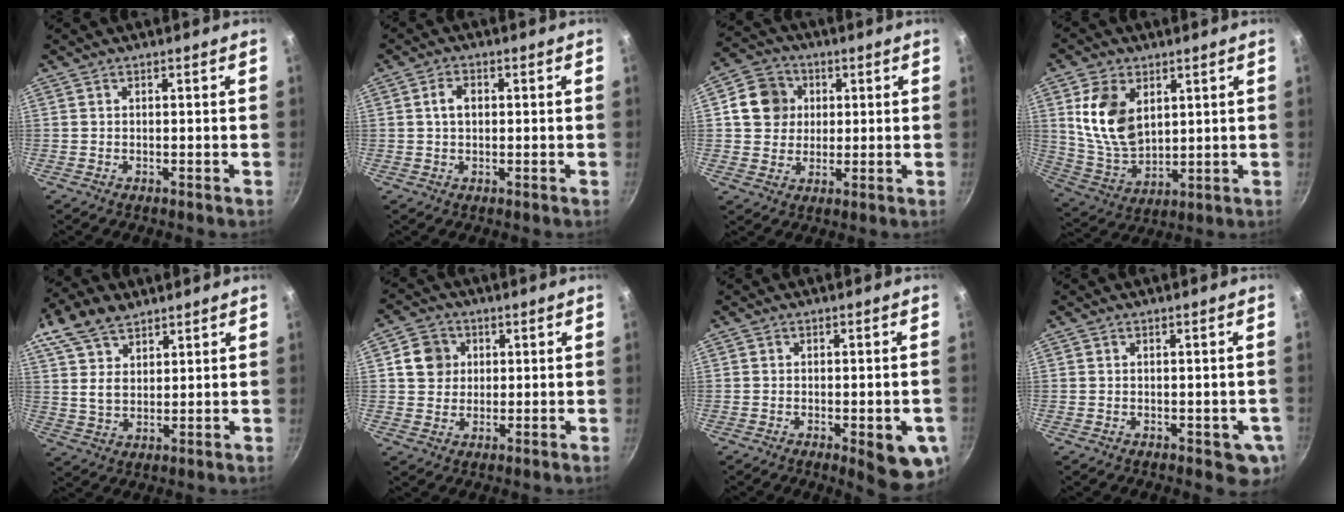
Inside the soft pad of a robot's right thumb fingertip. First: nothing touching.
{"total": 3.2, "force": [0.4, 2.1, 2.3], "torque": [-0.031, 0.008, 0.004]}
{"total": 9.1, "force": [1.9, 8.2, 3.5], "torque": [-0.030, 0.013, 0.025]}
{"total": 13.3, "force": [3.9, 8.8, 9.2], "torque": [-0.155, -0.026, 0.087]}
{"total": 12.1, "force": [7.5, 7.2, 6.1], "torque": [-0.100, -0.018, 0.138]}
{"total": 6.4, "force": [1.6, 5.8, 2.2], "torque": [-0.007, 0.007, 0.022]}
{"total": 9.5, "force": [-3.0, 3.1, 8.5], "torque": [-0.076, 0.005, -0.033]}
{"total": 4.8, "force": [-1.1, 2.7, 3.8], "torque": [-0.029, -0.001, -0.012]}